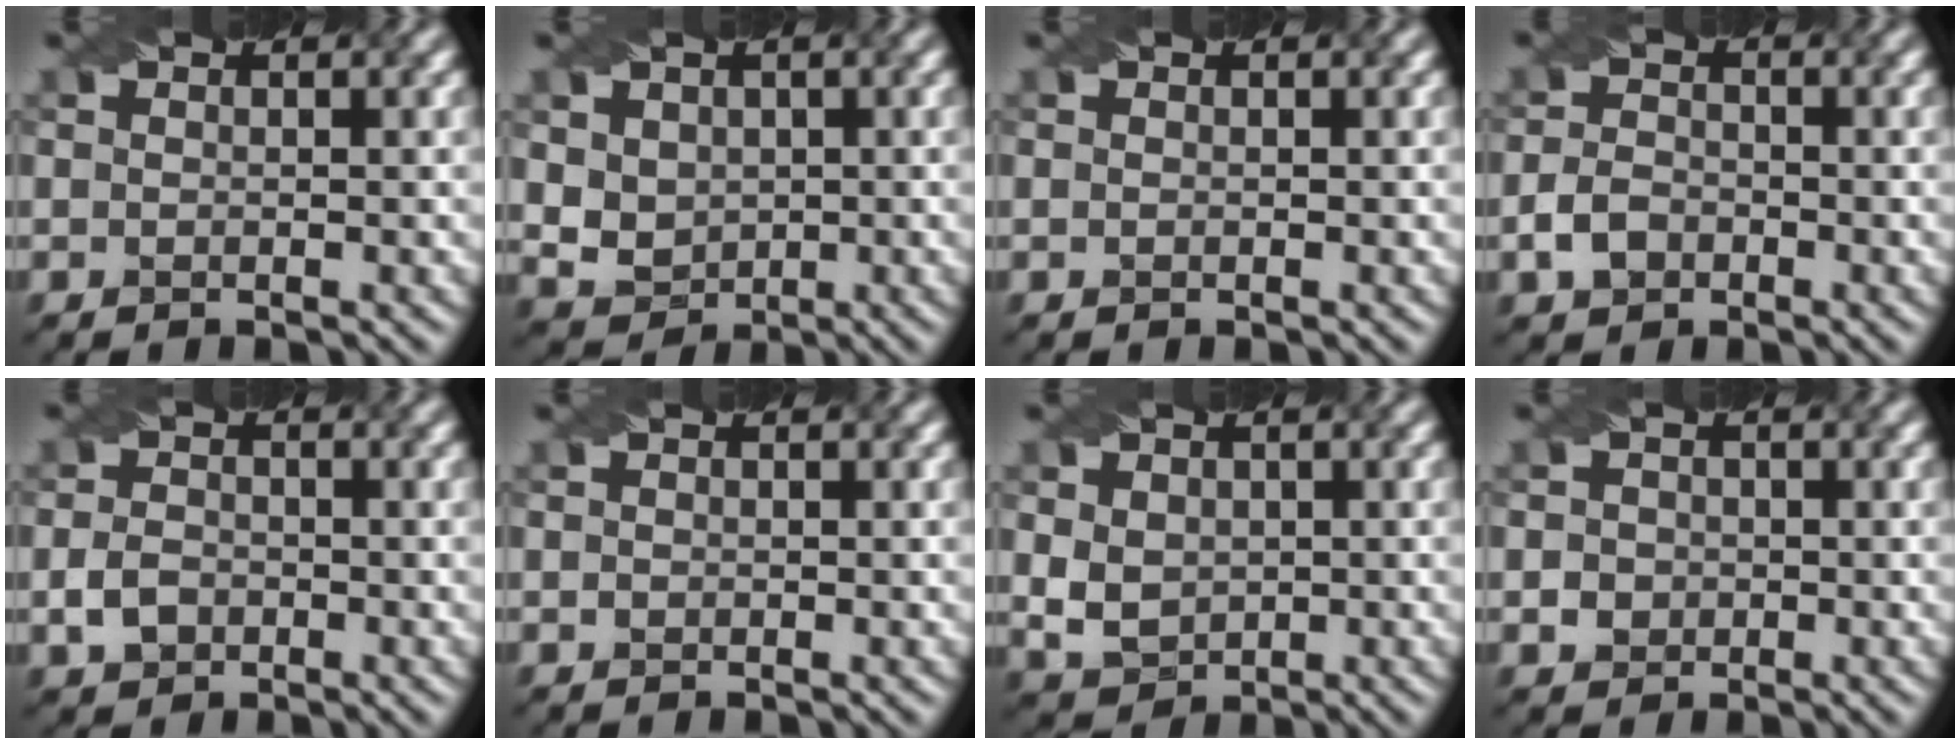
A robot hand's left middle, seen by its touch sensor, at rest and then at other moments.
{"total": 4.6, "force": [1.5, 3.9, 1.9], "torque": [-0.053, 0.007, 0.037]}
{"total": 0.0}
{"total": 2.5, "force": [-1.1, 1.9, 1.2], "torque": [-0.023, 0.000, -0.025]}
{"total": 2.3, "force": [-0.8, 1.9, 1.1], "torque": [-0.022, -0.002, -0.018]}
{"total": 0.5, "force": [0.0, 0.5, 0.1], "torque": [0.000, -0.002, -0.001]}
{"total": 3.9, "force": [0.6, 3.3, 1.9], "torque": [-0.047, 0.001, 0.016]}
{"total": 1.9, "force": [-0.1, 1.9, 0.5], "torque": [0.004, 0.001, -0.002]}